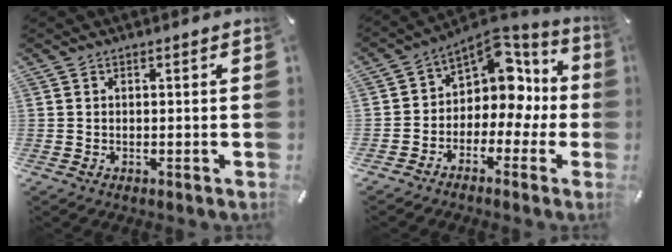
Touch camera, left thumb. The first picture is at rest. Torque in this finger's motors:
{"motor_torque": [0.28, 0.23, 0.68, 0.28, 0.10]}